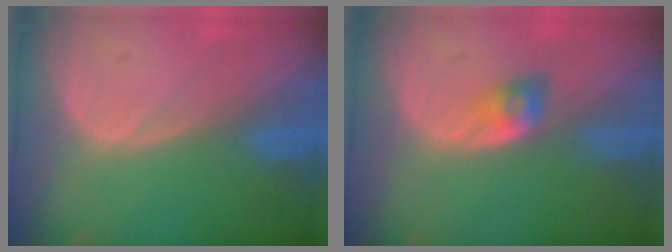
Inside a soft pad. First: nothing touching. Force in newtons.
{"total": 2.9, "press": 2.5, "slide": 1.4}